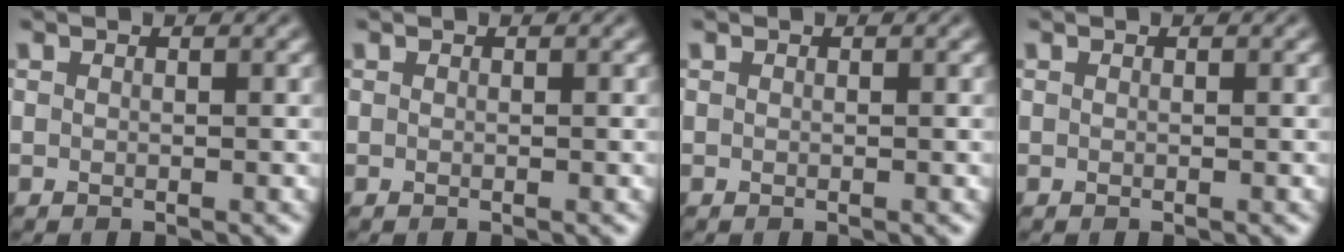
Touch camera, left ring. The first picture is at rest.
{"total": 0.0}
{"total": 0.0}
{"total": 0.0}